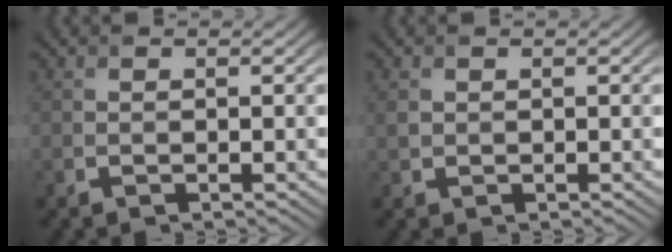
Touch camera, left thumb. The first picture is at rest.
{"total": 1.0, "force": [0.3, 0.8, 0.5], "torque": [-0.014, -0.002, 0.010]}